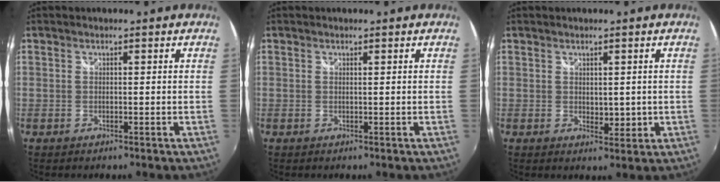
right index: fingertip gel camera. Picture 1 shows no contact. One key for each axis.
{"total": 0.0}
{"total": 2.4, "fx": 0.3, "fy": 1.6, "fz": 1.7, "tx": -0.024, "ty": -0.004, "tz": 0.010}